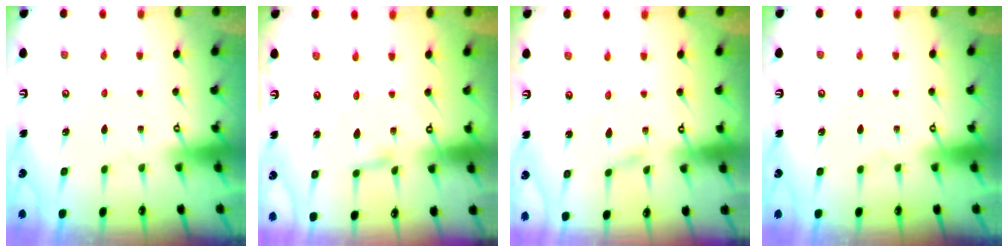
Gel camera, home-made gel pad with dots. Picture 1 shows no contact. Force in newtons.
{"total": 2.7, "press": 2.6, "slide": 0.3}
{"total": 2.3, "press": 2.3, "slide": 0.2}
{"total": 0.0}